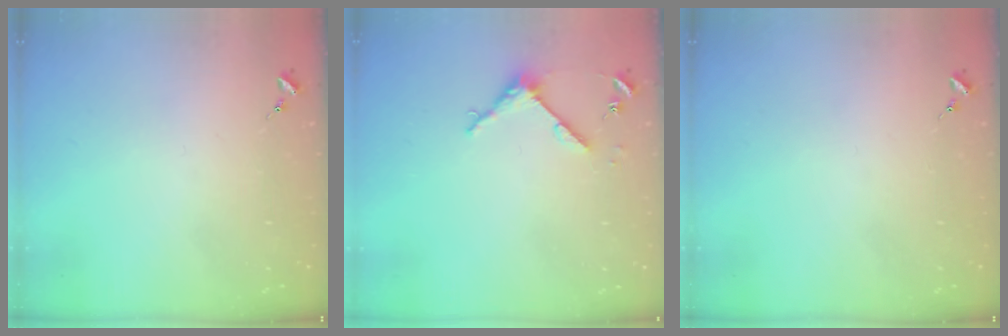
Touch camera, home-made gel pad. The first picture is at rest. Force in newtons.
{"total": 4.5, "press": 4.5, "slide": 0.5}
{"total": 0.0}